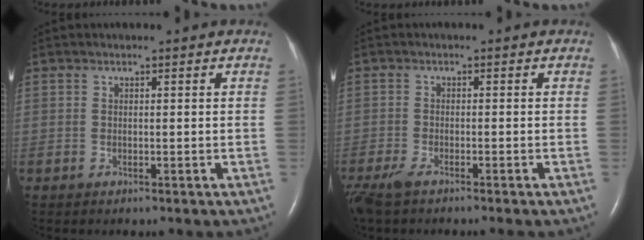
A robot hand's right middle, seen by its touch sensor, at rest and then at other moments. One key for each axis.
{"total": 4.7, "fx": -3.7, "fy": 0.4, "fz": 2.8, "tx": -0.054, "ty": -0.011, "tz": -0.066}